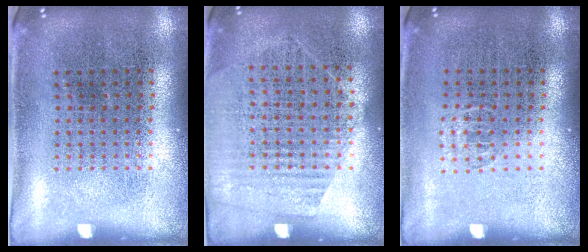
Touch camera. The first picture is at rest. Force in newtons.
{"total": 1.3, "press": 1.1, "slide": 0.7}
{"total": 0.5, "press": 0.4, "slide": 0.3}